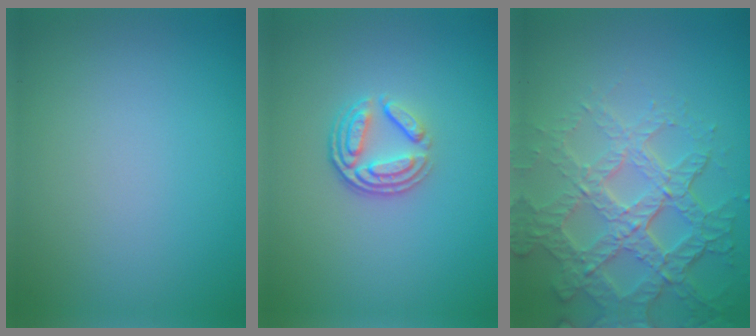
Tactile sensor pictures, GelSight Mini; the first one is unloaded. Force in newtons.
{"total": 3.8, "press": 2.7, "slide": 2.6}
{"total": 7.3, "press": 5.2, "slide": 5.2}